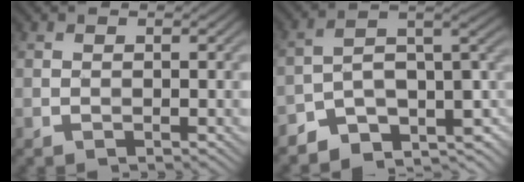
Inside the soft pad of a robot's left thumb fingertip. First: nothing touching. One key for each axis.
{"total": 8.3, "fx": -5.6, "fy": 3.2, "fz": 5.3, "tx": -0.077, "ty": -0.015, "tz": -0.103}